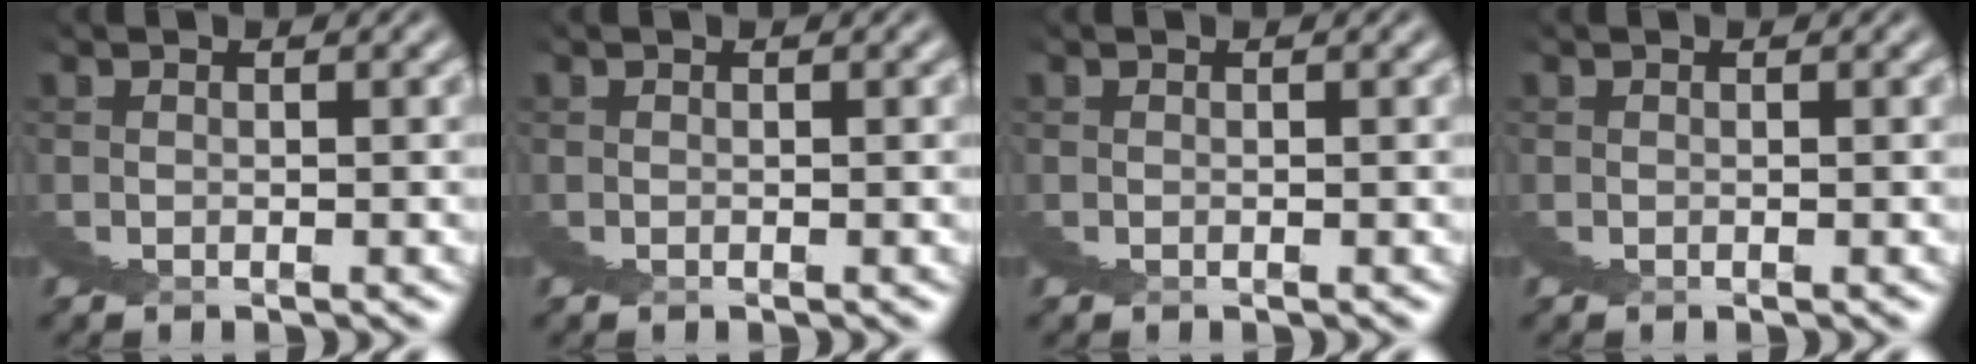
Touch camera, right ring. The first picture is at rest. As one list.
[{"total": 0.0}, {"total": 0.0}, {"total": 0.0}]